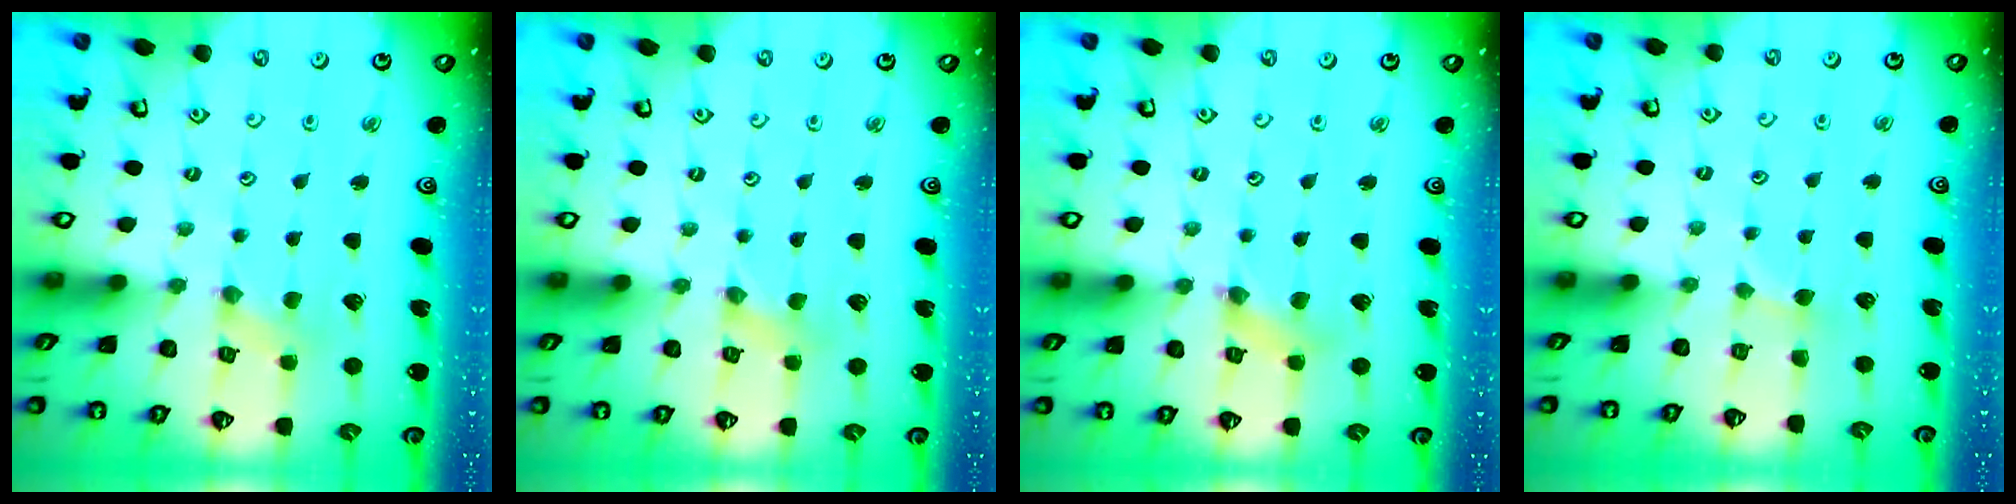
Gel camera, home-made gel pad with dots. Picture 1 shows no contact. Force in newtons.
{"total": 0.0}
{"total": 2.5, "press": 2.4, "slide": 0.3}
{"total": 1.3, "press": 1.3, "slide": 0.2}